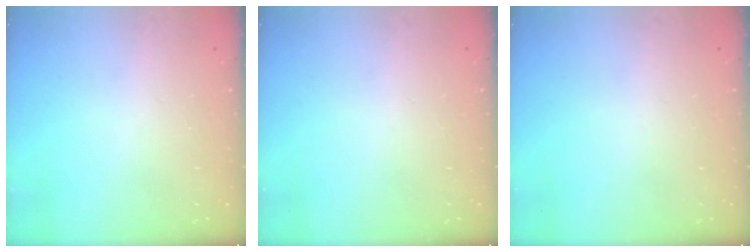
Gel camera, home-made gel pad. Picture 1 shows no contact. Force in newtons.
{"total": 0.0}
{"total": 0.0}